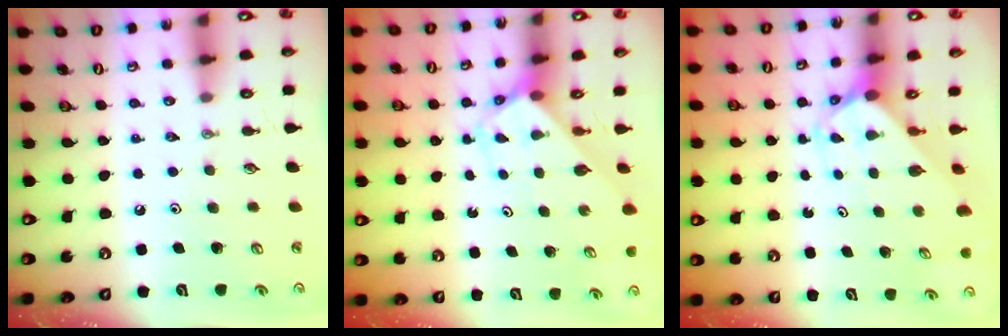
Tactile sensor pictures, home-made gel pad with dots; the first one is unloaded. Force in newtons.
{"total": 2.9, "press": 2.9, "slide": 0.2}
{"total": 2.3, "press": 2.3, "slide": 0.2}